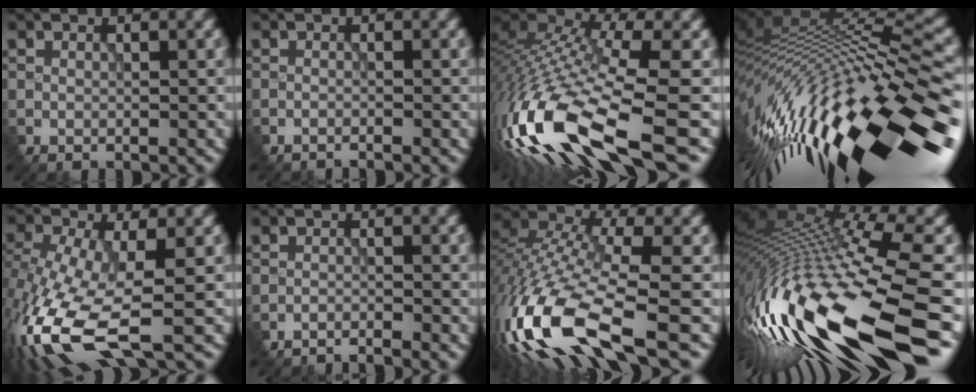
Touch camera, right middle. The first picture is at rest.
{"total": 1.8, "force": [-1.7, 0.0, 0.4], "torque": [-0.011, 0.008, -0.031]}
{"total": 14.4, "force": [-5.9, 4.4, 12.4], "torque": [-0.282, 0.004, -0.099]}
{"total": 16.3, "force": [-5.1, 4.8, 14.7], "torque": [-0.266, 0.005, -0.083]}
{"total": 10.6, "force": [-4.5, 3.8, 8.8], "torque": [-0.216, -0.018, -0.083]}
{"total": 3.6, "force": [-3.6, 0.1, 0.5], "torque": [-0.016, 0.000, -0.059]}
{"total": 14.2, "force": [-6.6, 5.5, 11.3], "torque": [-0.274, 0.009, -0.120]}
{"total": 18.1, "force": [-7.2, 4.4, 16.0], "torque": [-0.310, -0.006, -0.115]}